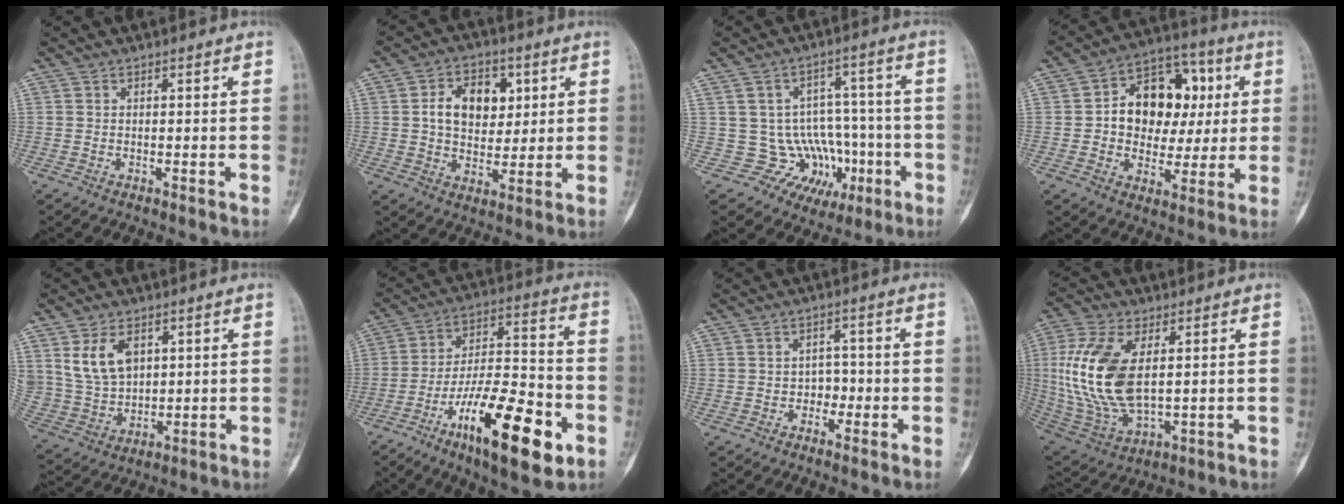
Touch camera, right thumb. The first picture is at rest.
{"total": 10.9, "force": [2.5, 7.6, 7.4], "torque": [-0.085, -0.003, 0.044]}
{"total": 12.0, "force": [-2.8, 11.1, 3.6], "torque": [0.002, 0.054, -0.025]}
{"total": 16.4, "force": [2.2, 12.2, 10.8], "torque": [-0.110, 0.022, 0.033]}
{"total": 10.2, "force": [4.0, 6.8, 6.5], "torque": [-0.109, -0.013, 0.096]}
{"total": 21.1, "force": [-9.5, 6.9, 17.5], "torque": [-0.283, 0.052, -0.152]}
{"total": 3.0, "force": [-1.0, 2.5, 1.4], "torque": [0.005, 0.013, -0.022]}
{"total": 18.1, "force": [2.5, 9.5, 15.1], "torque": [-0.324, -0.014, 0.059]}